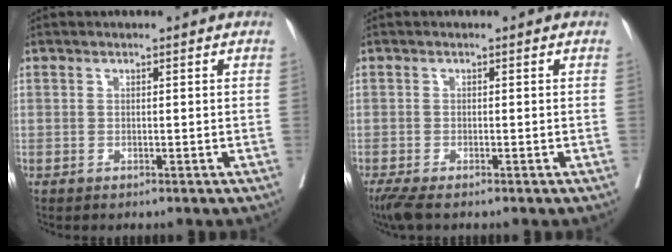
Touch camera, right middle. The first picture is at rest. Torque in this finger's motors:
{"motor_torque": [0.90, -0.88, 0.12, 0.06]}